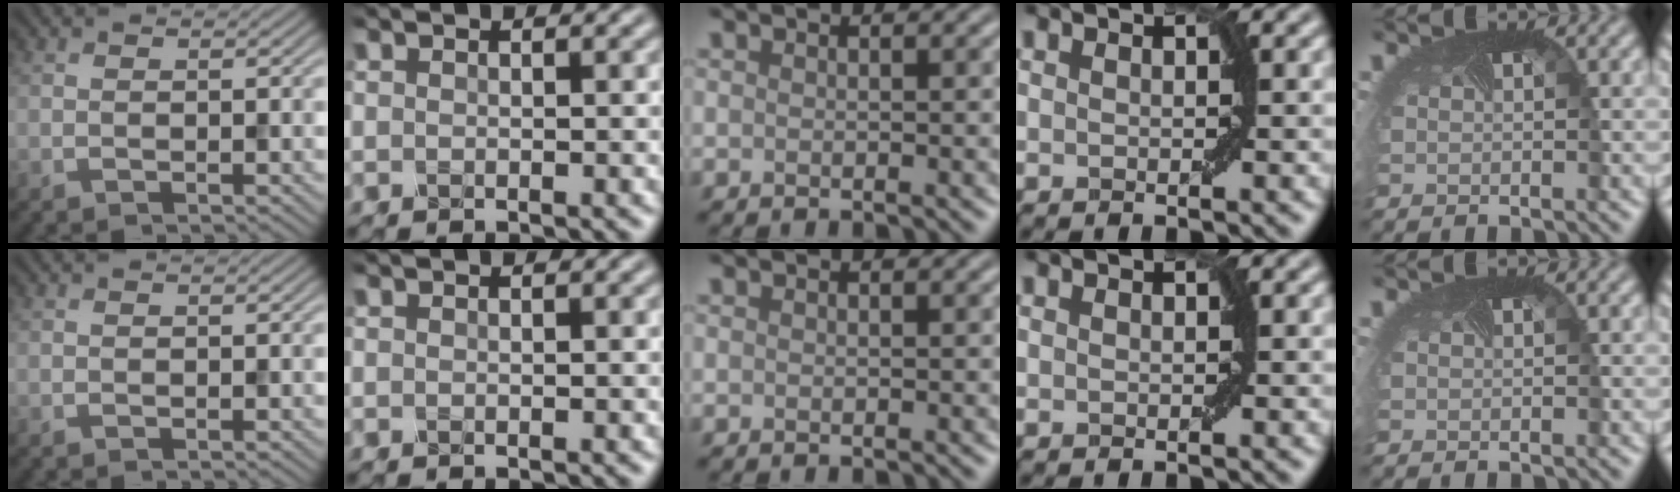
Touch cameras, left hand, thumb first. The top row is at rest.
{}